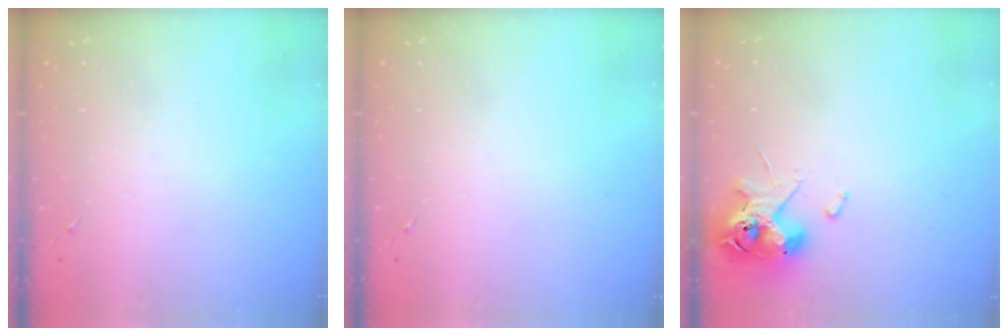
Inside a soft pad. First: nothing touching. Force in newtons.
{"total": 0.0}
{"total": 11.6, "press": 11.4, "slide": 2.0}